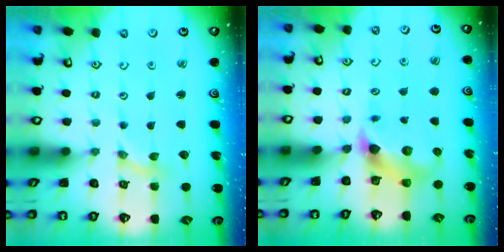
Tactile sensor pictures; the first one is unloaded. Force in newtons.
{"total": 5.7, "press": 5.7, "slide": 0.1}